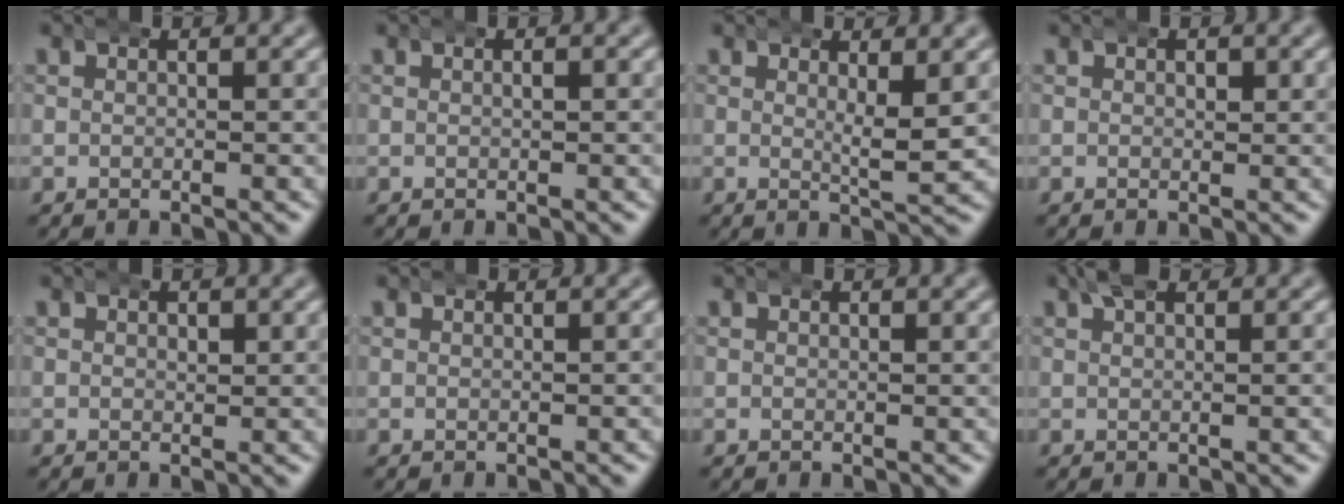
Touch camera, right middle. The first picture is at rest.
{"total": 0.8, "force": [0.2, 0.4, 0.7], "torque": [-0.004, 0.003, 0.000]}
{"total": 2.9, "force": [1.2, 0.3, 2.6], "torque": [-0.040, -0.007, 0.019]}
{"total": 0.8, "force": [0.3, 0.6, 0.5], "torque": [-0.005, -0.002, 0.005]}
{"total": 0.8, "force": [0.3, 0.5, 0.5], "torque": [-0.005, -0.004, 0.006]}
{"total": 0.0}
{"total": 0.0}
{"total": 1.1, "force": [0.9, 0.0, 0.7], "torque": [-0.010, 0.001, 0.014]}